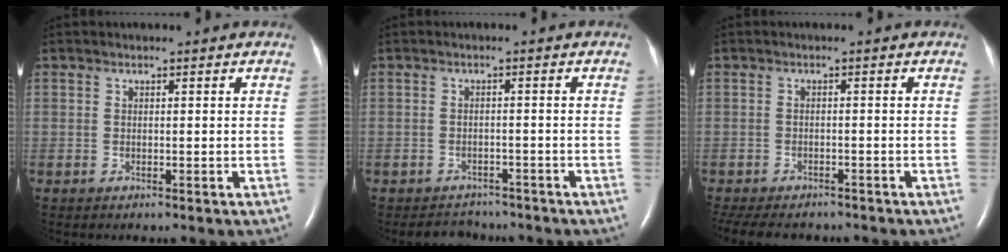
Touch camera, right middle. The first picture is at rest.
{"total": 4.0, "force": [-3.6, 1.6, -0.2], "torque": [-0.003, 0.003, -0.052]}
{"total": 11.6, "force": [-9.8, 4.3, 4.5], "torque": [-0.099, -0.009, -0.129]}